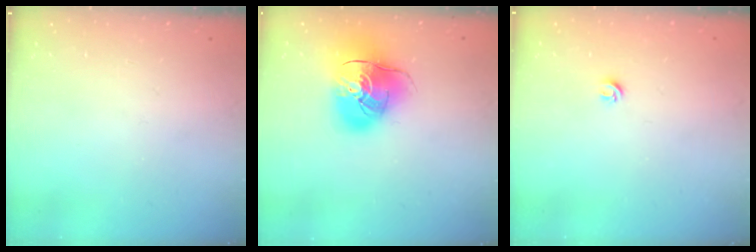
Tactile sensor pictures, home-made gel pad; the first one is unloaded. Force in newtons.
{"total": 17.1, "press": 16.8, "slide": 2.9}
{"total": 4.3, "press": 4.3, "slide": 0.4}